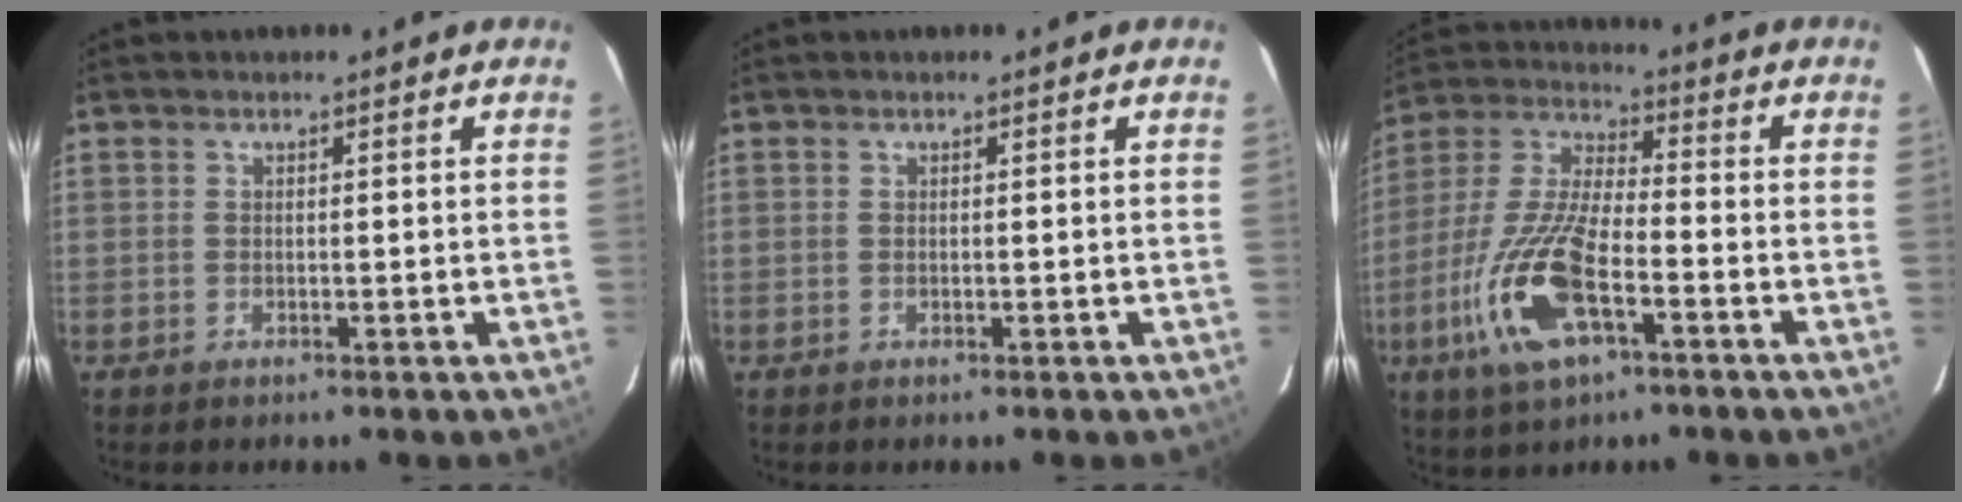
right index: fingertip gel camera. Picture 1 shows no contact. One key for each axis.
{"total": 0.0}
{"total": 16.9, "fx": -7.0, "fy": 5.9, "fz": 14.2, "tx": -0.311, "ty": -0.012, "tz": -0.141}